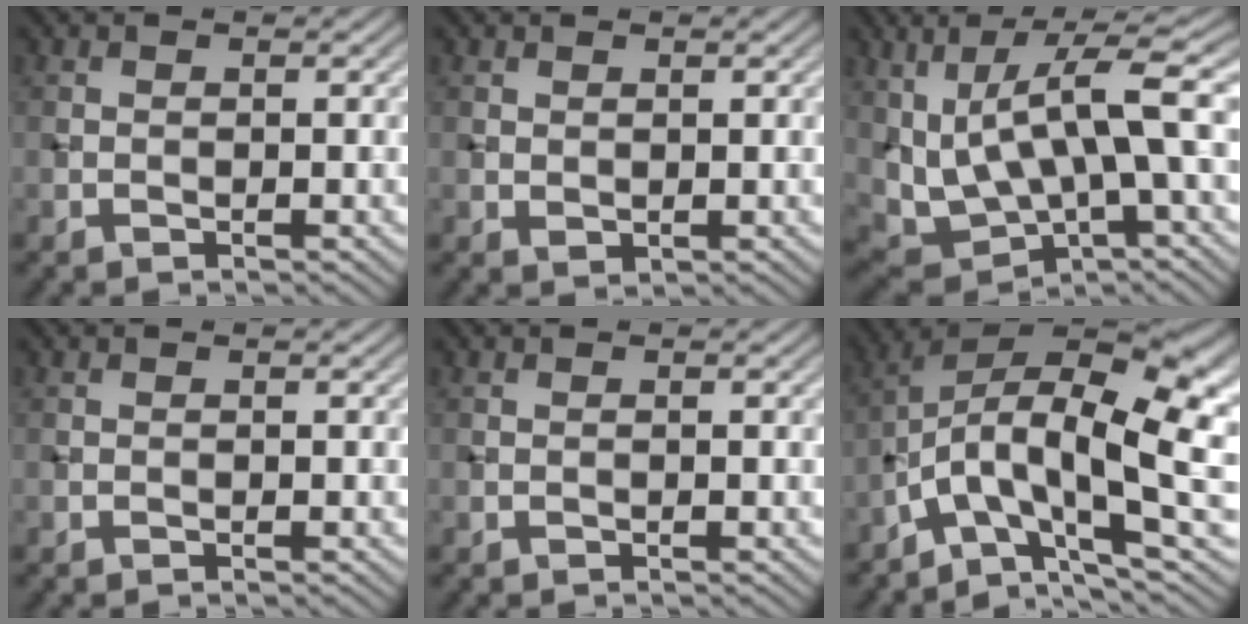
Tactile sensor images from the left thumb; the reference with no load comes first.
{"total": 1.0, "force": [0.5, 0.6, 0.5], "torque": [-0.012, -0.003, 0.015]}
{"total": 13.8, "force": [3.1, 4.8, 12.6], "torque": [-0.251, -0.007, 0.069]}
{"total": 0.0}
{"total": 0.0}
{"total": 15.1, "force": [-2.7, 5.3, 13.9], "torque": [-0.231, 0.014, -0.053]}